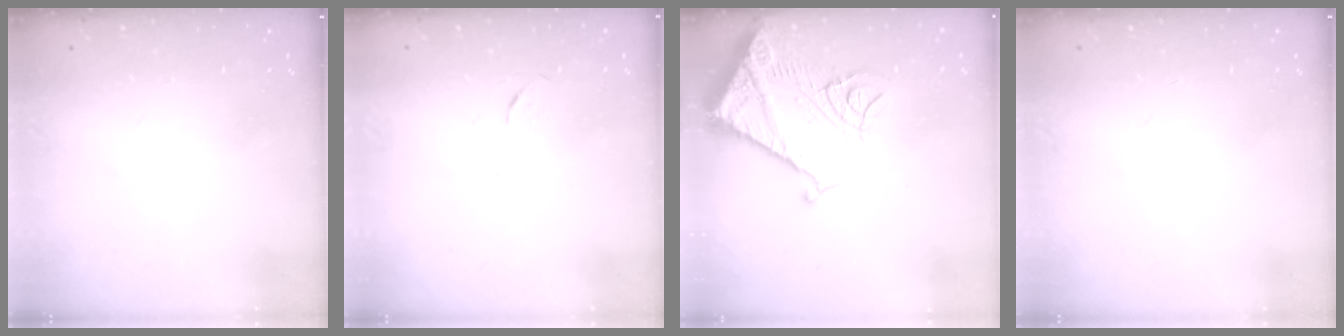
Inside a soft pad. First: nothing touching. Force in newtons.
{"total": 3.3, "press": 3.3, "slide": 0.5}
{"total": 16.1, "press": 16.0, "slide": 1.8}
{"total": 0.0}